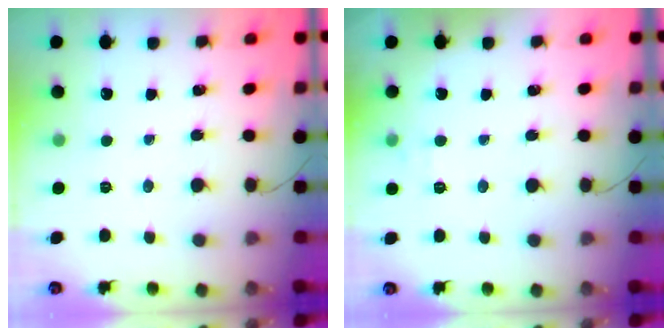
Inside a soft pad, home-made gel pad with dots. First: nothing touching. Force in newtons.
{"total": 5.5, "press": 5.3, "slide": 1.5}